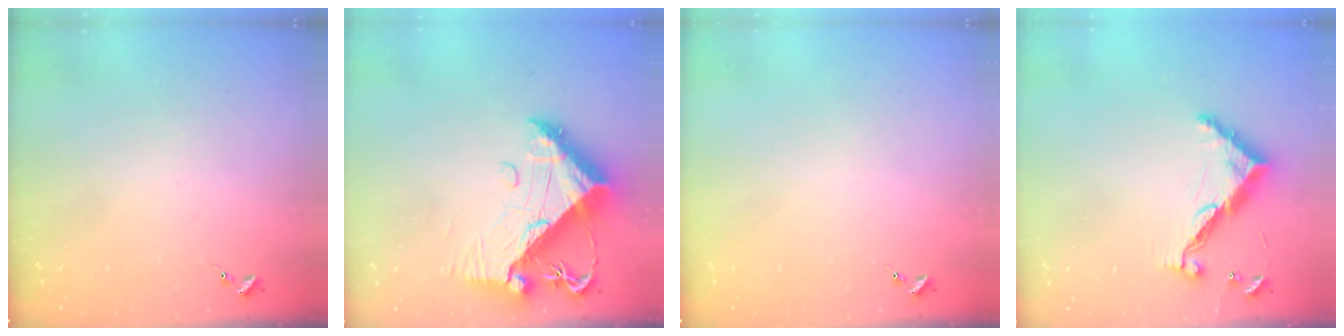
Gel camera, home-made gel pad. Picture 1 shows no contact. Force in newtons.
{"total": 13.2, "press": 13.1, "slide": 1.4}
{"total": 0.0}
{"total": 9.7, "press": 9.7, "slide": 0.3}